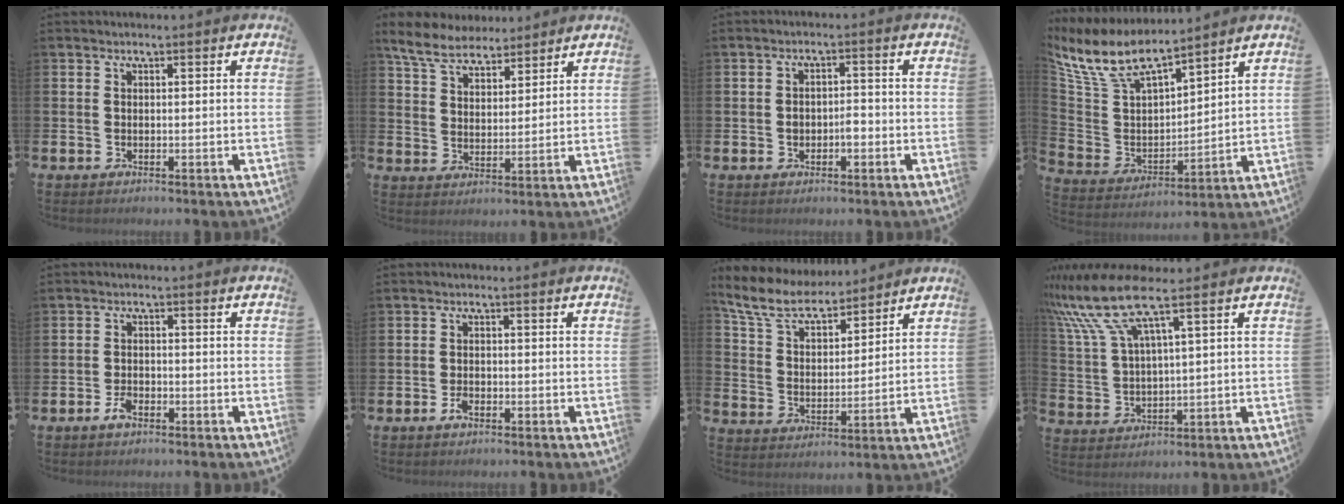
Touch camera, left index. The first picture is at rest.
{"total": 6.5, "force": [5.9, 2.2, 1.6], "torque": [-0.056, -0.021, 0.109]}
{"total": 2.2, "force": [-0.9, 1.3, 1.5], "torque": [-0.015, -0.001, -0.021]}
{"total": 9.3, "force": [8.1, 2.7, 3.6], "torque": [-0.111, -0.048, 0.142]}
{"total": 2.3, "force": [-1.3, 1.2, 1.5], "torque": [-0.034, 0.006, -0.024]}
{"total": 1.8, "force": [-0.9, 1.1, 1.2], "torque": [-0.029, 0.005, -0.016]}
{"total": 7.9, "force": [7.2, 2.3, 2.4], "torque": [-0.082, -0.042, 0.129]}
{"total": 10.1, "force": [7.2, 1.6, 6.9], "torque": [-0.165, -0.026, 0.123]}